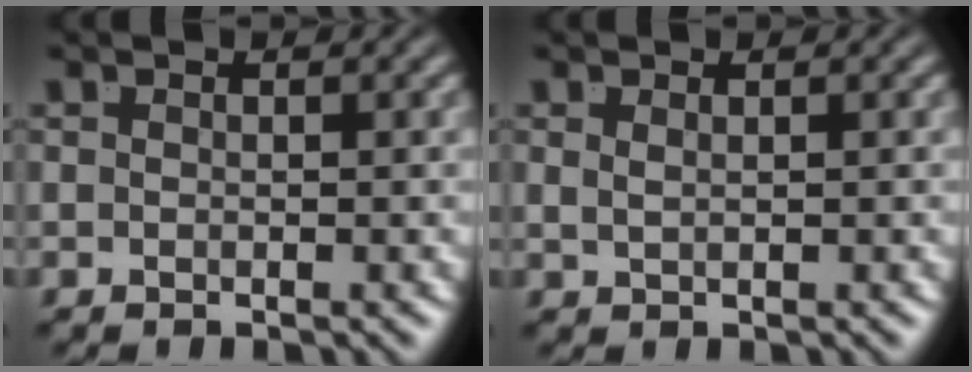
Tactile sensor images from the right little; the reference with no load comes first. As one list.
[{"total": 1.0, "force": [0.5, -0.7, 0.3], "torque": [-0.003, -0.008, 0.020]}]